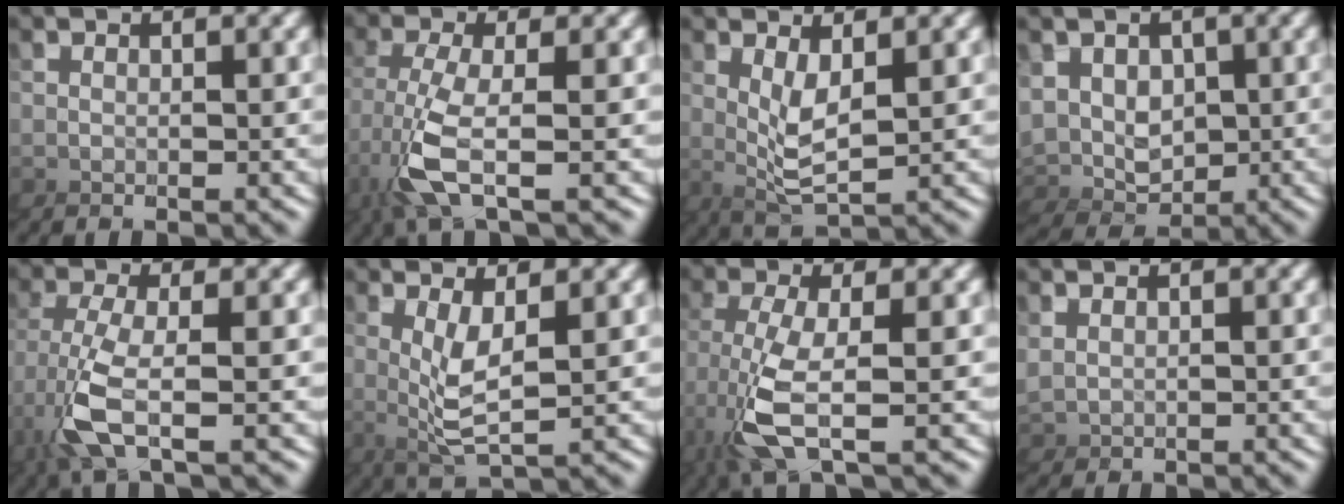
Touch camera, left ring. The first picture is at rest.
{"total": 2.2, "force": [-1.6, -1.5, 0.2], "torque": [-0.055, -0.001, -0.019]}
{"total": 2.3, "force": [2.0, 0.3, 1.1], "torque": [-0.065, -0.003, 0.024]}
{"total": 4.9, "force": [1.1, 4.6, -1.2], "torque": [-0.015, 0.007, 0.004]}
{"total": 2.4, "force": [-1.8, -1.6, -0.1], "torque": [-0.050, -0.001, -0.023]}
{"total": 2.8, "force": [1.6, 0.2, 2.2], "torque": [-0.082, -0.008, 0.025]}
{"total": 2.2, "force": [-1.2, -1.1, 1.4], "torque": [-0.075, -0.003, -0.013]}
{"total": 1.6, "force": [-0.3, 1.5, -0.4], "torque": [-0.008, -0.010, 0.001]}